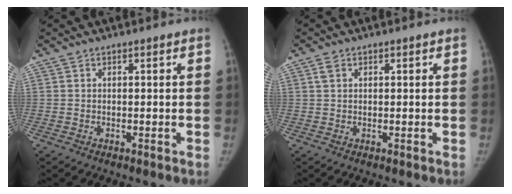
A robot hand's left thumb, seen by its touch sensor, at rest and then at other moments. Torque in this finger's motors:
{"motor_torque": [0.27, 0.09, 0.18, -0.55, 0.00]}